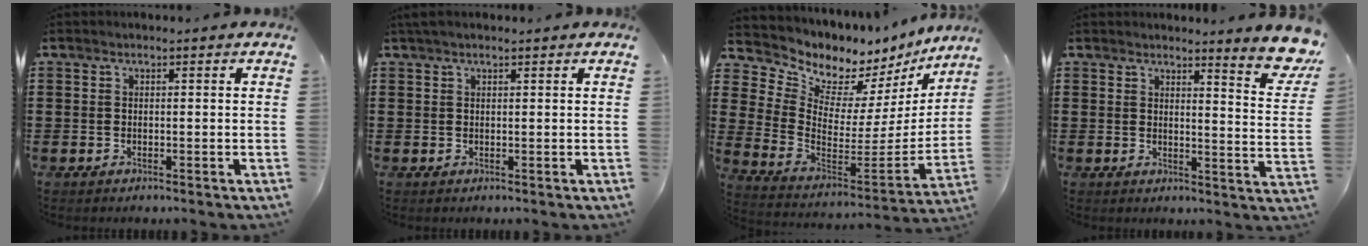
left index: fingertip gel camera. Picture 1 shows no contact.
{"total": 1.0, "force": [0.8, 0.2, 0.6], "torque": [-0.013, 0.002, 0.015]}
{"total": 5.4, "force": [4.7, 2.6, -0.4], "torque": [-0.037, -0.059, 0.080]}
{"total": 5.2, "force": [4.6, -0.4, 2.5], "torque": [-0.036, -0.042, 0.071]}